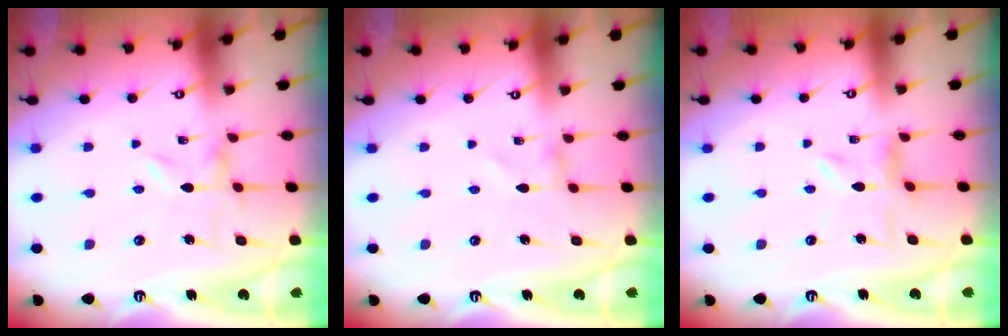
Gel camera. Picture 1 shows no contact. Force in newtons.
{"total": 0.7, "press": 0.7, "slide": 0.1}
{"total": 3.0, "press": 2.9, "slide": 0.3}